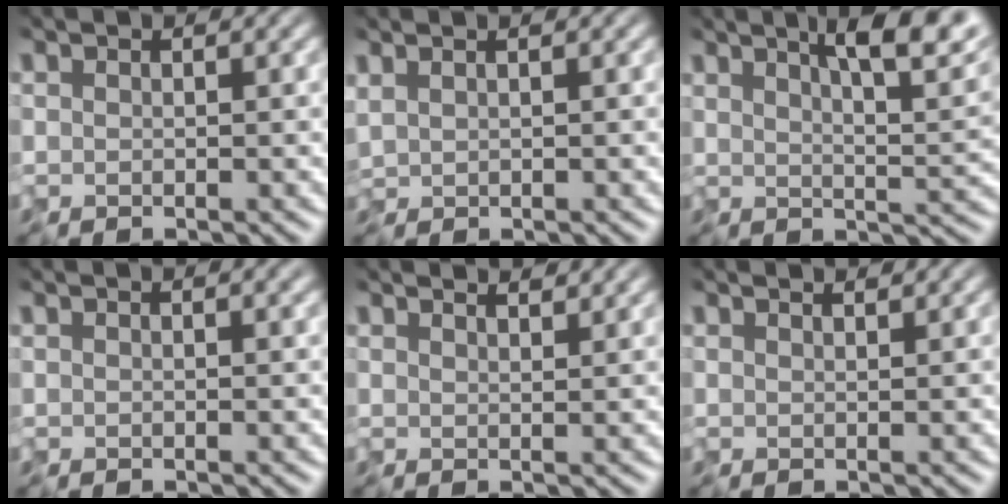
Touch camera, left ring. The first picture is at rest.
{"total": 1.1, "force": [0.6, 0.4, 0.8], "torque": [-0.021, 0.003, 0.014]}
{"total": 9.2, "force": [5.2, 2.8, 7.0], "torque": [-0.075, 0.013, 0.059]}
{"total": 2.1, "force": [1.5, 0.8, 1.2], "torque": [-0.017, 0.011, 0.008]}
{"total": 4.1, "force": [3.4, 1.1, 2.0], "torque": [-0.016, 0.014, 0.020]}
{"total": 2.6, "force": [2.1, 0.8, 1.4], "torque": [-0.012, 0.014, 0.006]}